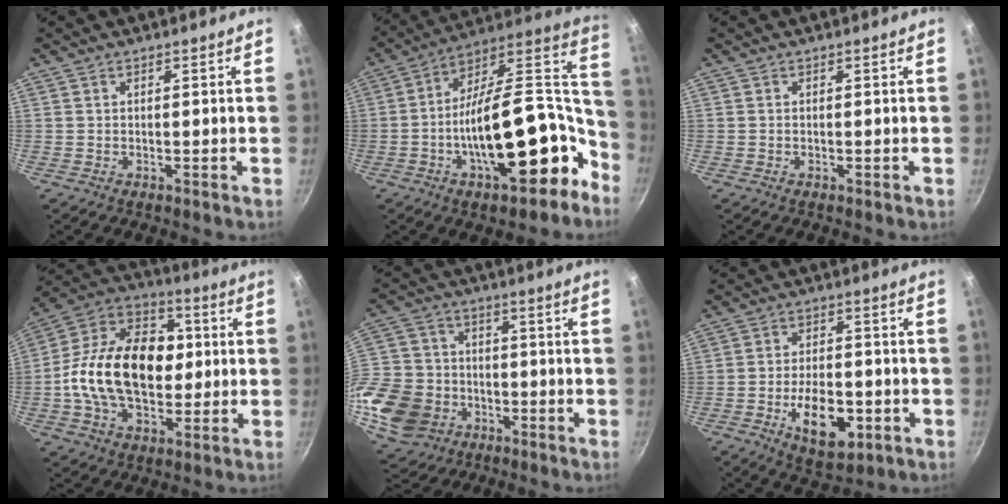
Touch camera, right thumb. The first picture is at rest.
{"total": 27.0, "force": [-9.3, 13.0, 21.8], "torque": [-0.283, 0.072, -0.144]}
{"total": 0.0}
{"total": 23.1, "force": [-0.1, 15.6, 17.1], "torque": [-0.259, 0.035, -0.017]}
{"total": 18.9, "force": [-6.1, 15.0, 9.7], "torque": [-0.195, 0.037, -0.107]}
{"total": 12.2, "force": [-3.9, 6.7, 9.5], "torque": [-0.126, 0.012, -0.053]}